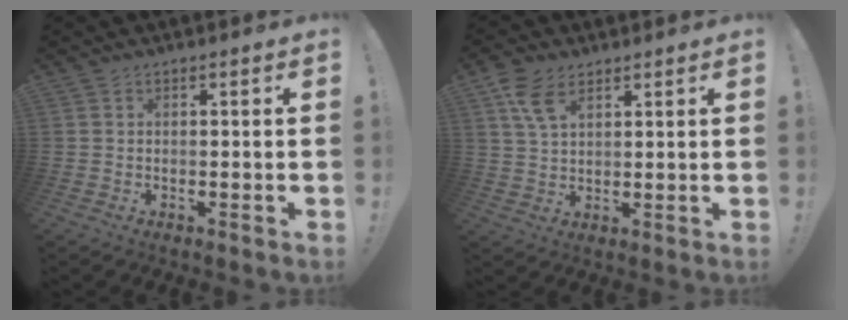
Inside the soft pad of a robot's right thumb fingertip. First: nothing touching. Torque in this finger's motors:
{"motor_torque": [-0.69, 1.22, 0.65, 0.59, 0.39]}